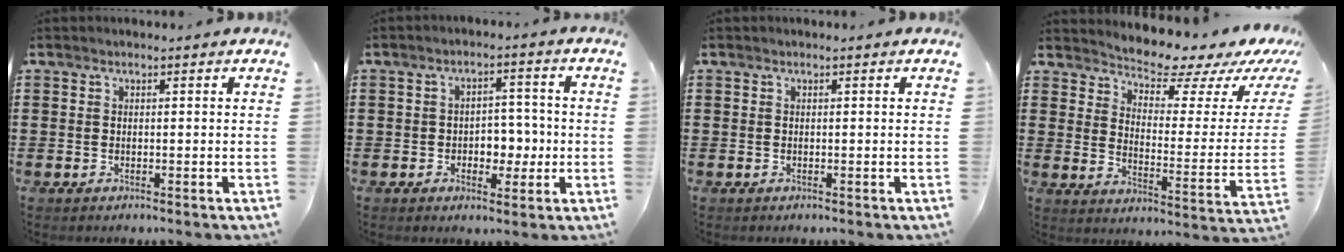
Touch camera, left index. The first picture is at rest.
{"total": 4.6, "force": [-1.0, 3.6, 2.7], "torque": [-0.044, 0.002, -0.027]}
{"total": 0.0}
{"total": 6.4, "force": [5.9, 1.1, 2.0], "torque": [-0.048, -0.050, 0.096]}